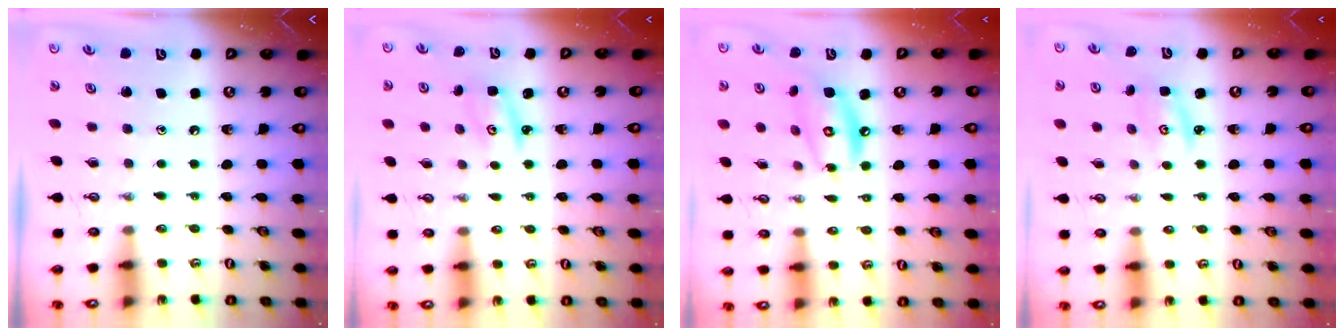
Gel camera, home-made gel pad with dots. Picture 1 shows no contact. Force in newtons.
{"total": 2.6, "press": 2.6, "slide": 0.2}
{"total": 10.6, "press": 10.6, "slide": 0.8}
{"total": 2.3, "press": 2.3, "slide": 0.2}